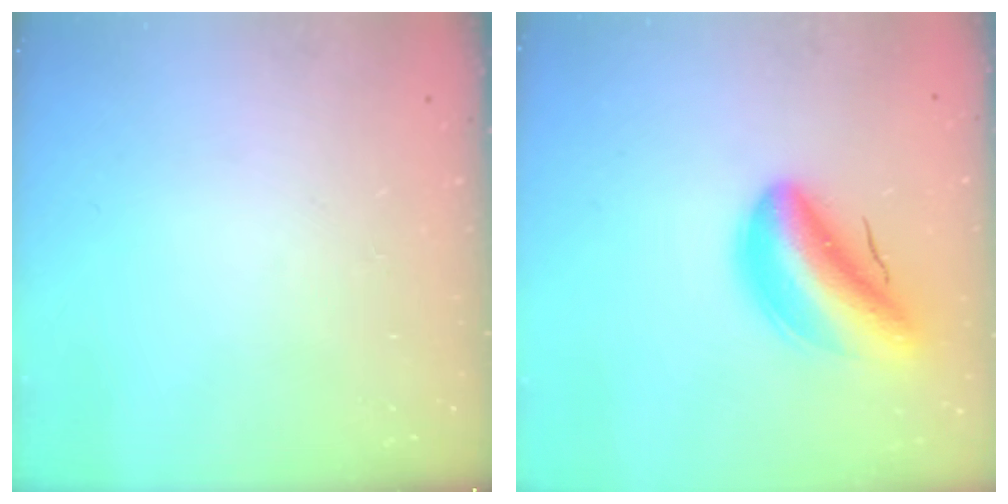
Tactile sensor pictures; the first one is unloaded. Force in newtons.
{"total": 10.5, "press": 10.0, "slide": 3.4}